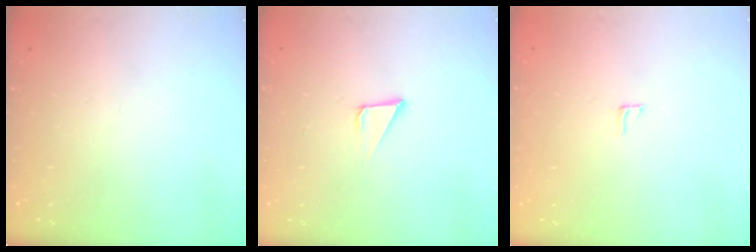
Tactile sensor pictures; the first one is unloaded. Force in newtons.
{"total": 3.2, "press": 3.2, "slide": 0.1}
{"total": 3.1, "press": 3.1, "slide": 0.2}